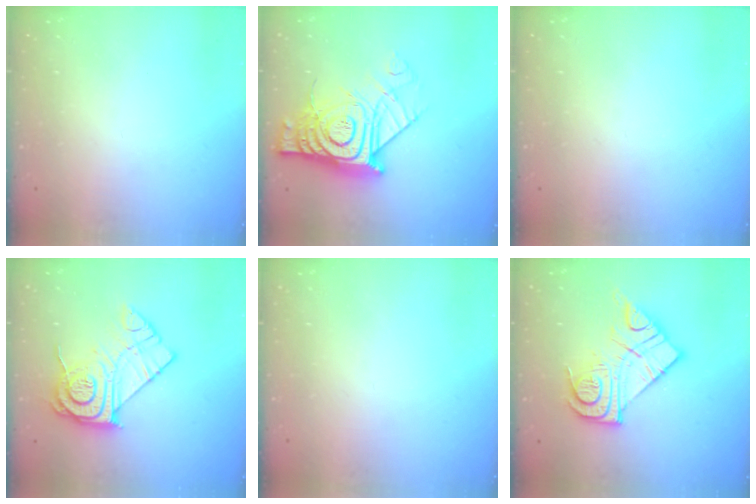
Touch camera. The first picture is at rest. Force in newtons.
{"total": 19.3, "press": 19.2, "slide": 1.7}
{"total": 0.0}
{"total": 15.3, "press": 15.3, "slide": 1.0}
{"total": 0.0}
{"total": 16.8, "press": 16.8, "slide": 1.1}